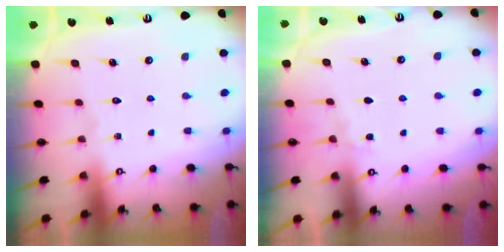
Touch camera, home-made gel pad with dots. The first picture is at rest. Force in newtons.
{"total": 3.0, "press": 2.9, "slide": 0.4}